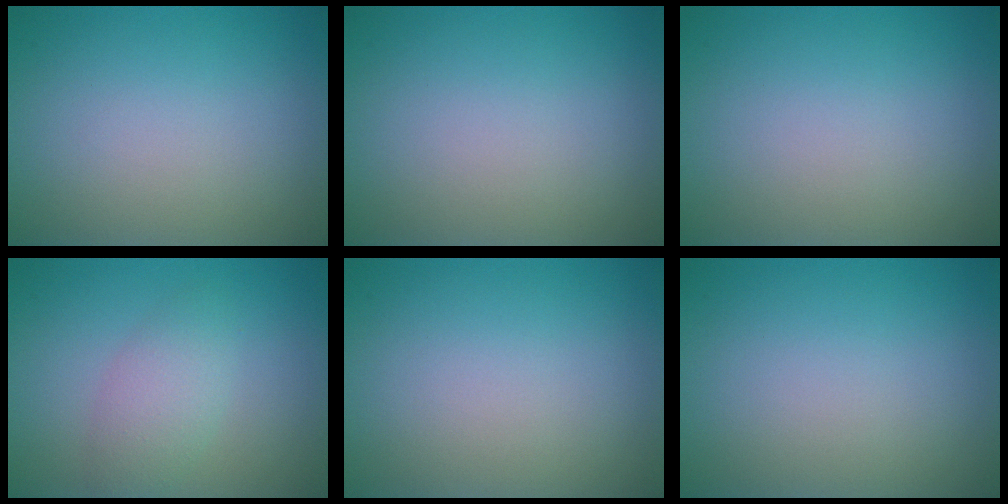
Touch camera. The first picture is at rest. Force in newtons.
{"total": 0.0}
{"total": 0.0}
{"total": 2.7, "press": 2.7, "slide": 0.1}
{"total": 0.0}
{"total": 0.0}